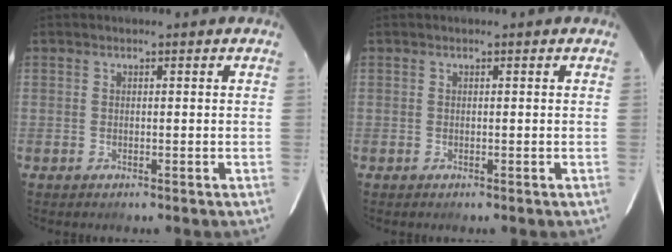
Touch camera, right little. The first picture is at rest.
{"total": 0.0}